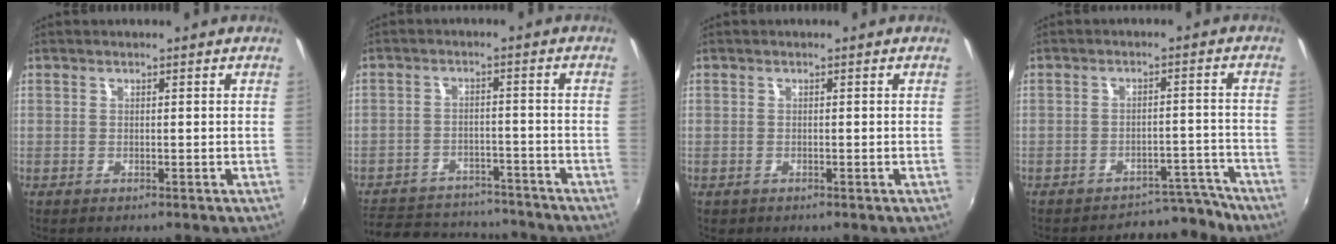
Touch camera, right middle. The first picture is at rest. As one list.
[{"total": 17.7, "force": [-14.8, 7.5, 6.2], "torque": [-0.148, 0.022, -0.194]}, {"total": 0.8, "force": [-0.5, 0.5, 0.4], "torque": [-0.009, 0.000, -0.005]}, {"total": 7.5, "force": [-7.2, 2.1, 0.1], "torque": [0.014, 0.033, -0.089]}]